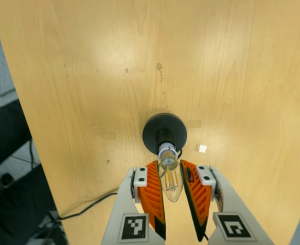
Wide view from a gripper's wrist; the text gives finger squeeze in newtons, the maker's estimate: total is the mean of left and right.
{"total": 12.5, "left": 12.4, "right": 12.6}